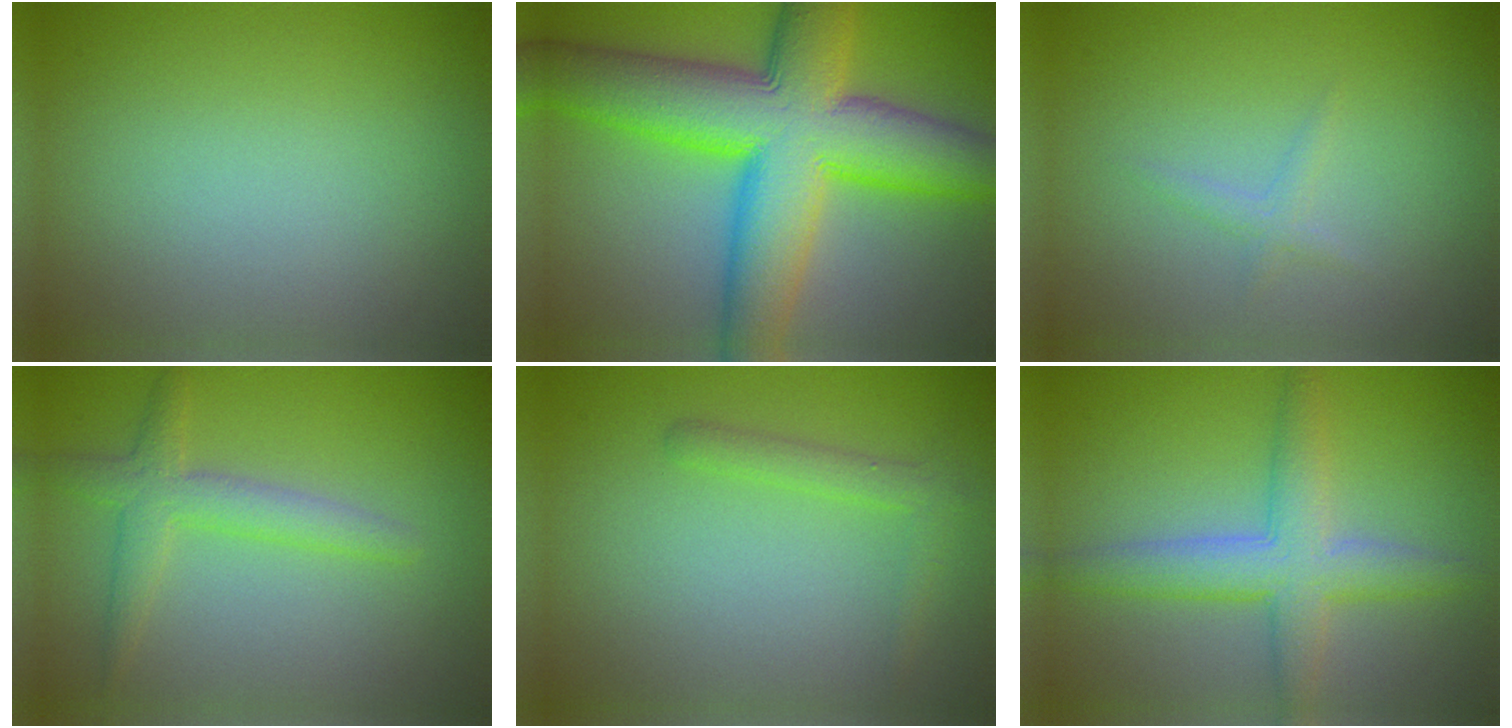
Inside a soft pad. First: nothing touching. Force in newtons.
{"total": 14.2, "press": 14.2, "slide": 0.2}
{"total": 1.0, "press": 1.0, "slide": 0.1}
{"total": 3.0, "press": 3.0, "slide": 0.0}
{"total": 1.7, "press": 1.7, "slide": 0.1}
{"total": 4.6, "press": 4.6, "slide": 0.2}